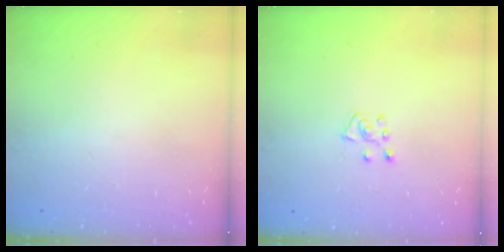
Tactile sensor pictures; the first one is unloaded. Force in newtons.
{"total": 5.3, "press": 5.3, "slide": 0.4}